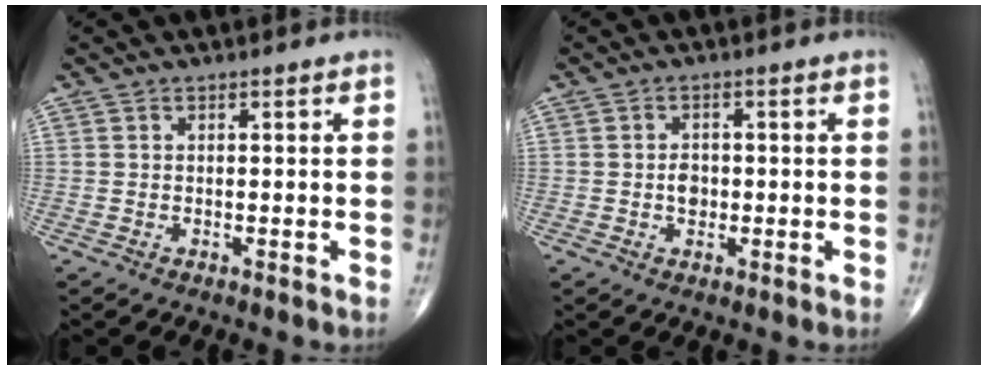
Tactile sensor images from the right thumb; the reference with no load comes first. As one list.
[{"total": 2.6, "force": [-0.3, 2.0, 1.7], "torque": [-0.017, 0.004, -0.007]}]